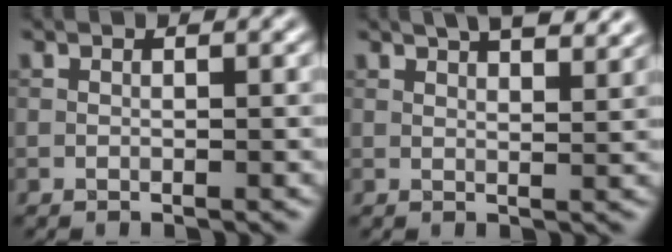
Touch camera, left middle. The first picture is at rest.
{"total": 5.5, "force": [4.0, 1.9, 3.3], "torque": [-0.025, 0.022, 0.036]}